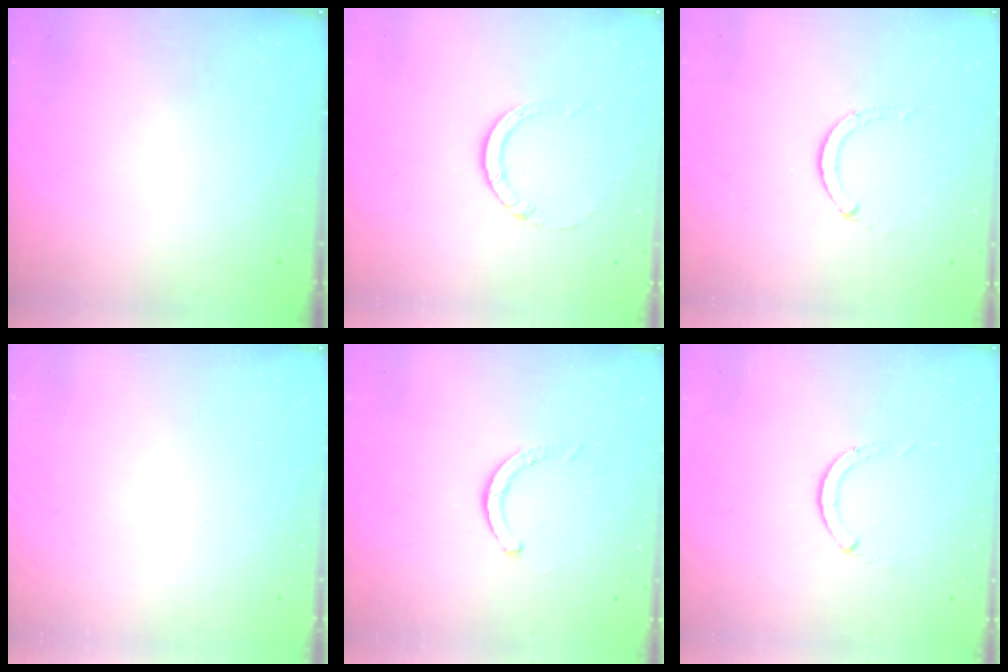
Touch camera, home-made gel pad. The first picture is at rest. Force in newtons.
{"total": 5.1, "press": 5.1, "slide": 0.3}
{"total": 0.0}
{"total": 0.0}
{"total": 2.8, "press": 2.8, "slide": 0.2}
{"total": 0.0}